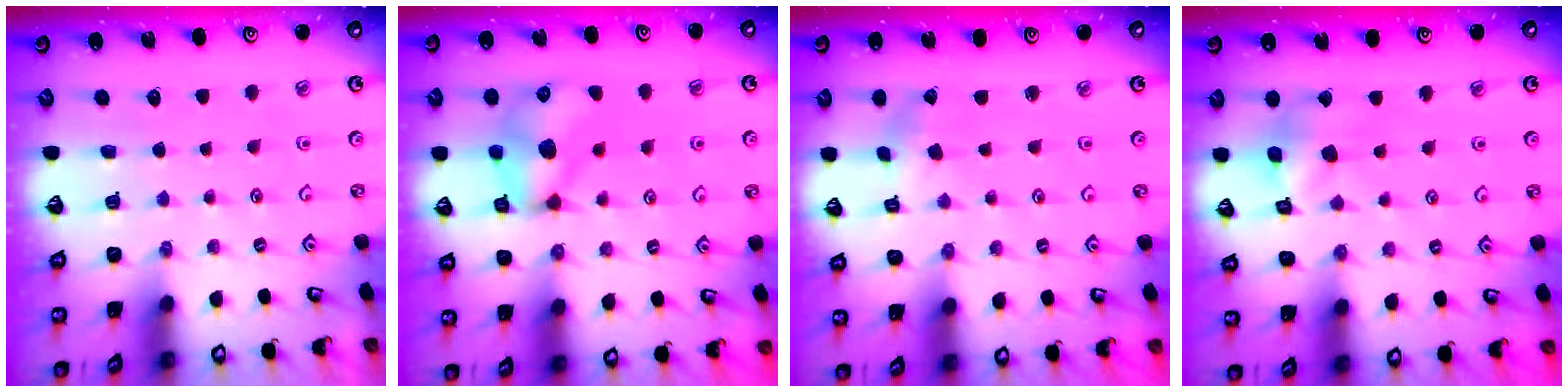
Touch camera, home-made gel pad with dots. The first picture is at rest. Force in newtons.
{"total": 13.9, "press": 13.9, "slide": 0.9}
{"total": 1.0, "press": 1.0, "slide": 0.2}
{"total": 12.0, "press": 11.9, "slide": 1.7}